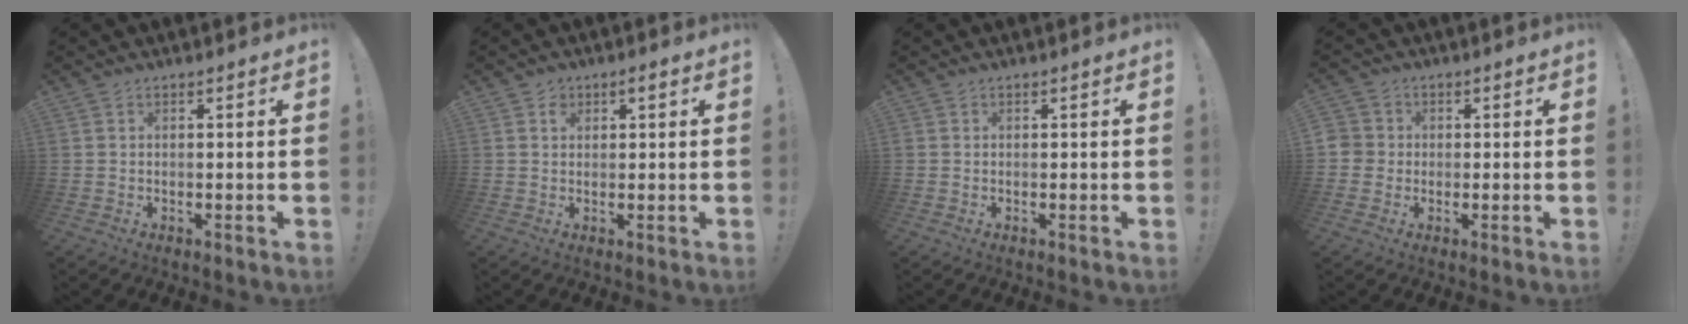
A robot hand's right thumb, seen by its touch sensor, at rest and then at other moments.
{"total": 2.0, "force": [0.7, 1.4, 1.1], "torque": [-0.012, 0.001, 0.008]}
{"total": 0.0}
{"total": 4.1, "force": [-0.4, 3.9, 1.0], "torque": [-0.018, 0.012, -0.005]}